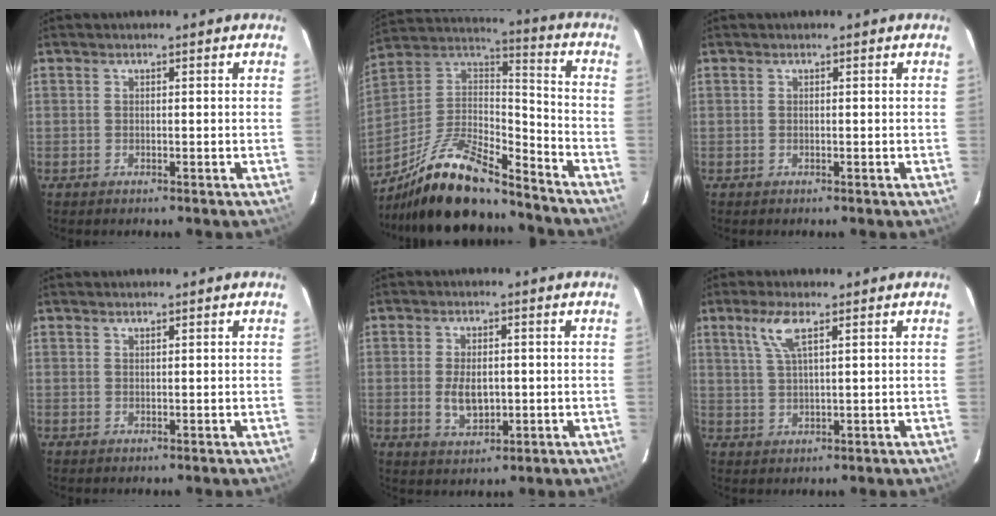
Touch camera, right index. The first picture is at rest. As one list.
[{"total": 21.9, "force": [-17.1, 5.8, 12.4], "torque": [-0.249, -0.010, -0.295]}, {"total": 0.0}, {"total": 0.5, "force": [0.5, 0.1, 0.2], "torque": [-0.002, 0.001, 0.010]}, {"total": 5.8, "force": [-0.6, 3.4, 4.6], "torque": [-0.089, -0.007, -0.003]}, {"total": 5.1, "force": [2.7, 1.0, 4.2], "torque": [-0.088, 0.004, 0.057]}]